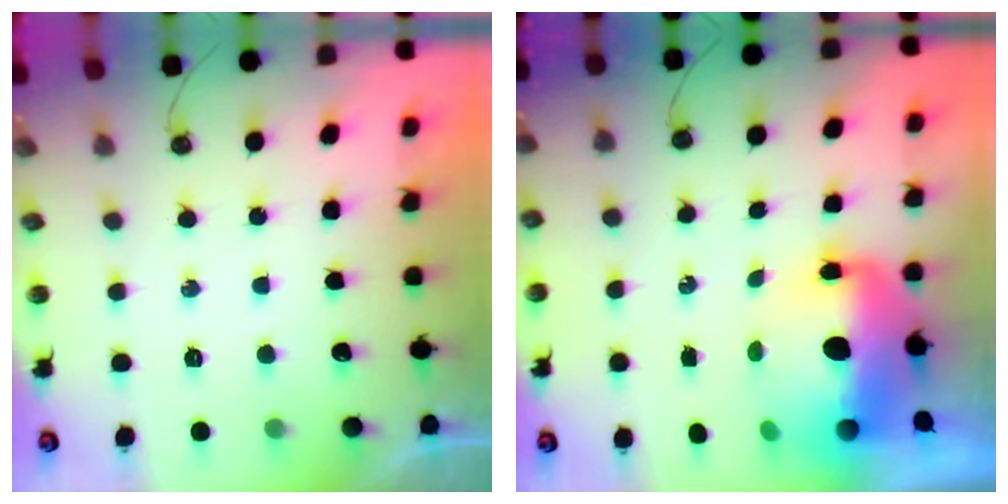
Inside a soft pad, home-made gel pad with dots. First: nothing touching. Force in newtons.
{"total": 14.1, "press": 14.1, "slide": 1.3}